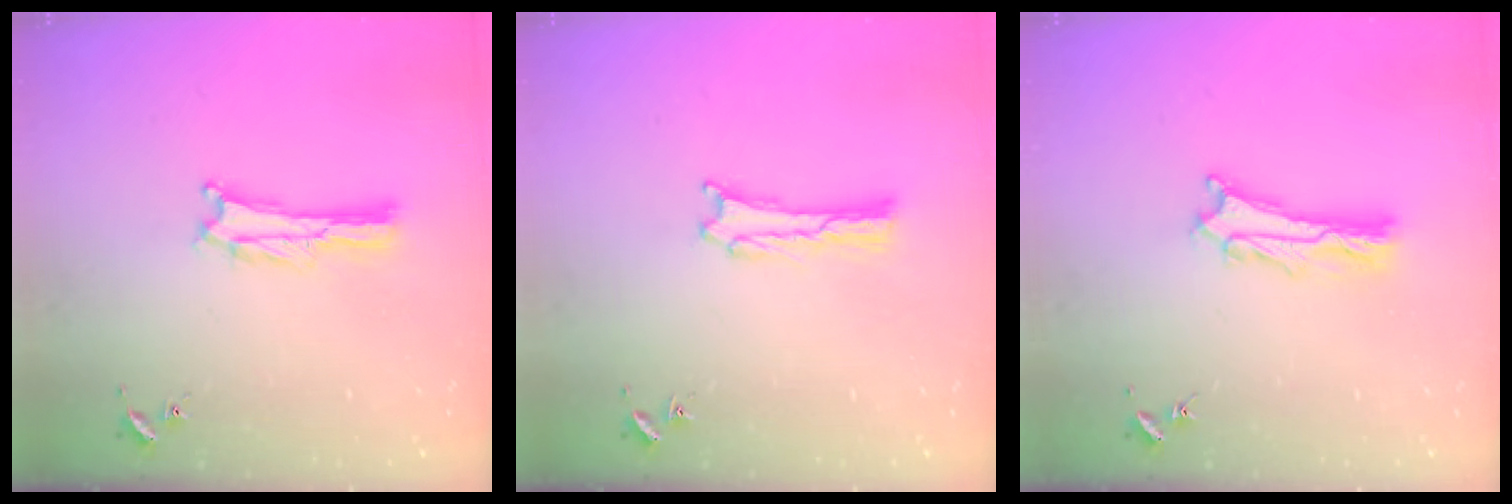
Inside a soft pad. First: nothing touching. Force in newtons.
{"total": 0.8, "press": 0.8, "slide": 0.0}
{"total": 3.3, "press": 3.2, "slide": 0.3}